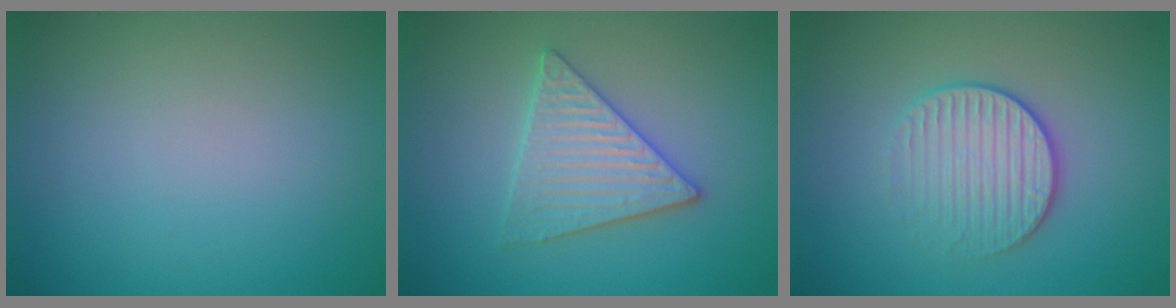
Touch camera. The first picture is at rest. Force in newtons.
{"total": 3.7, "press": 3.7, "slide": 0.4}
{"total": 3.2, "press": 2.9, "slide": 1.5}